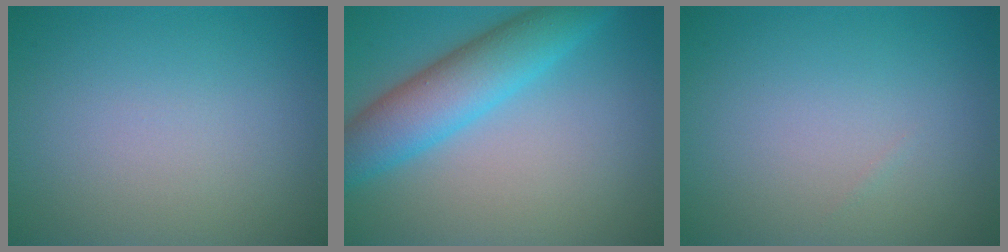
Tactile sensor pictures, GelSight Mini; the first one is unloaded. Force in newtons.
{"total": 6.3, "press": 6.3, "slide": 0.0}
{"total": 0.0}